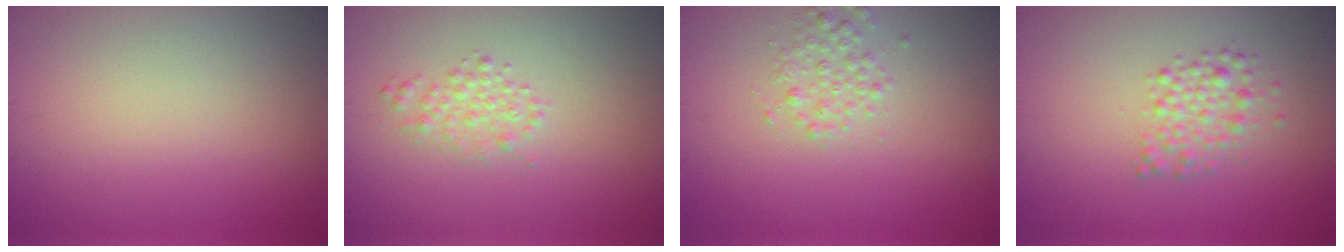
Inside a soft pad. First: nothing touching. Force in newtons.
{"total": 1.6, "press": 1.6, "slide": 0.1}
{"total": 2.0, "press": 2.0, "slide": 0.1}
{"total": 2.4, "press": 2.4, "slide": 0.1}